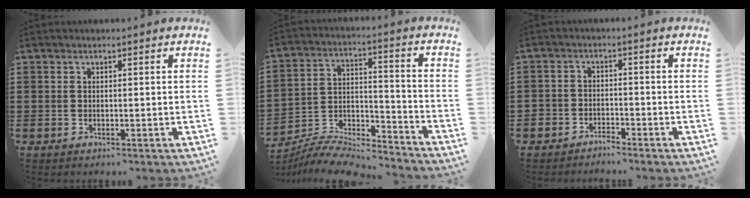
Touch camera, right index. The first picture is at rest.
{"total": 7.8, "force": [-7.6, 1.0, 1.7], "torque": [-0.025, 0.011, -0.148]}
{"total": 2.8, "force": [-2.7, 0.5, -0.4], "torque": [-0.002, -0.001, -0.061]}